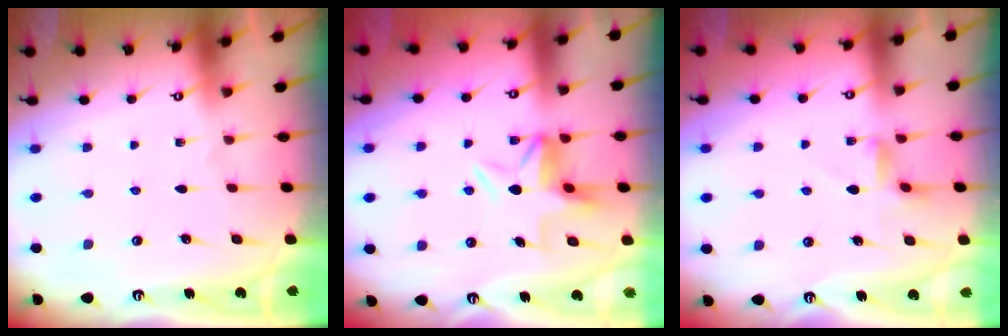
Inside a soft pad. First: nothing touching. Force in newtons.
{"total": 6.6, "press": 6.3, "slide": 1.7}
{"total": 3.0, "press": 2.9, "slide": 0.5}